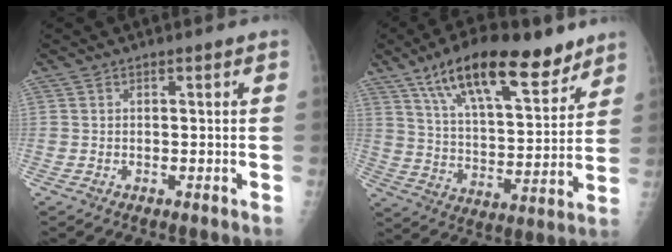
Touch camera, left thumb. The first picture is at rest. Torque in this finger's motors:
{"motor_torque": [0.40, 0.42, 1.55, -1.22, 0.29]}